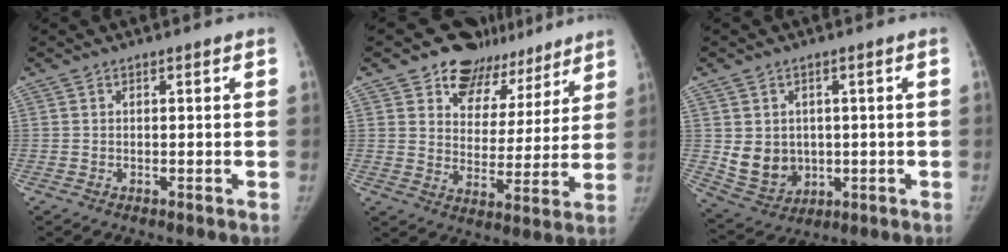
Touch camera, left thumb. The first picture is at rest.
{"total": 15.3, "force": [11.5, 9.5, 3.1], "torque": [0.006, -0.068, 0.152]}
{"total": 8.5, "force": [0.3, 7.3, 4.3], "torque": [-0.046, -0.012, 0.030]}